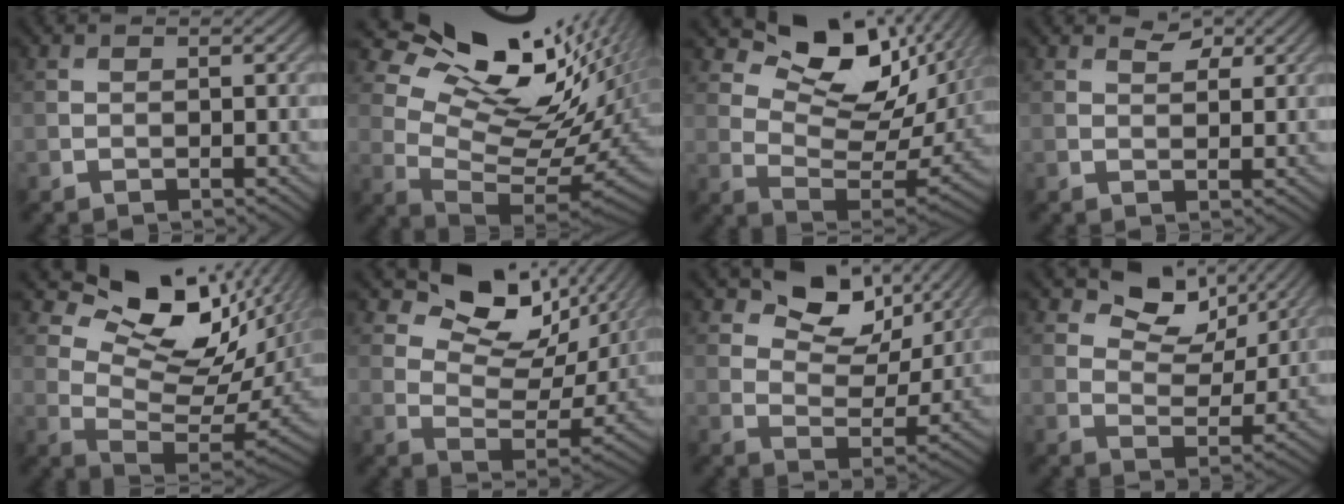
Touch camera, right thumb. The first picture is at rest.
{"total": 17.0, "force": [7.9, 8.7, 12.3], "torque": [-0.211, 0.007, 0.151]}
{"total": 13.3, "force": [6.7, 6.9, 9.2], "torque": [-0.160, -0.007, 0.119]}
{"total": 1.9, "force": [1.4, 0.9, 0.9], "torque": [-0.015, -0.003, 0.026]}
{"total": 15.0, "force": [7.1, 7.6, 10.8], "torque": [-0.185, -0.002, 0.128]}
{"total": 11.4, "force": [7.0, 6.0, 6.7], "torque": [-0.125, -0.002, 0.121]}
{"total": 9.1, "force": [5.8, 4.9, 5.0], "torque": [-0.089, -0.013, 0.097]}
{"total": 7.4, "force": [5.1, 3.9, 3.8], "torque": [-0.064, -0.013, 0.083]}